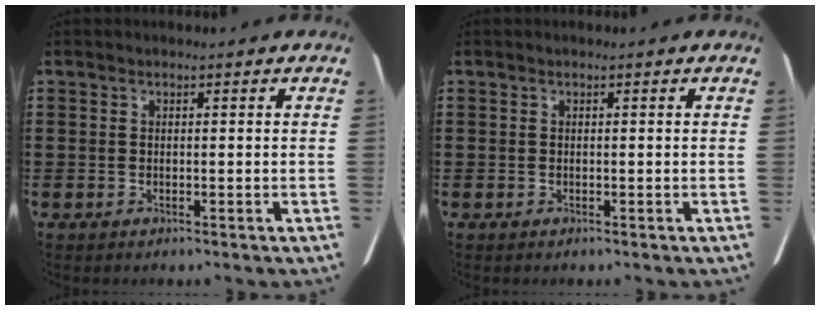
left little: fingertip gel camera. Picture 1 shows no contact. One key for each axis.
{"total": 0.0}